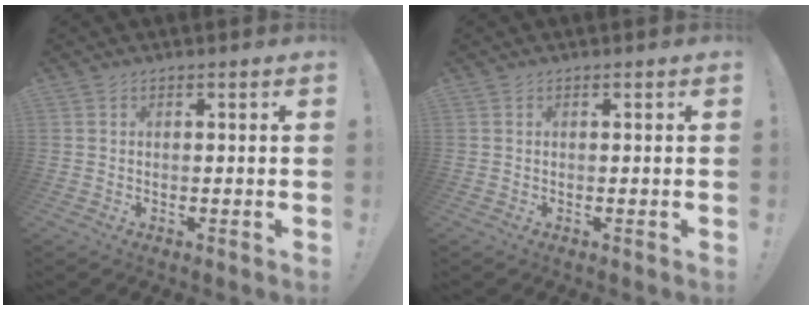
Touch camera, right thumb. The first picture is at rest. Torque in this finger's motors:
{"motor_torque": [-0.02, 0.01, -0.10, 0.11, 0.02]}